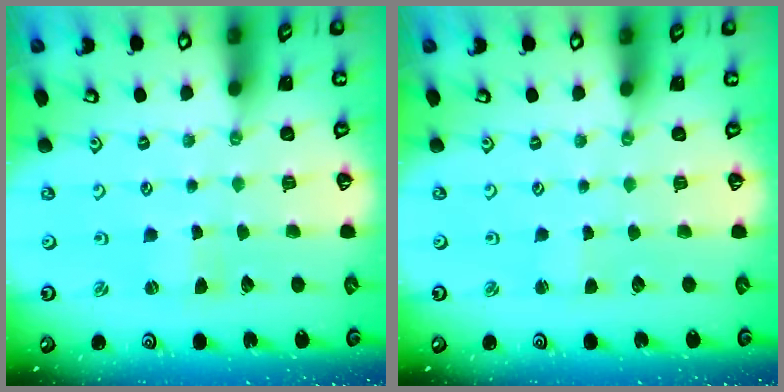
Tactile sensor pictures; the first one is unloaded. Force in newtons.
{"total": 1.0, "press": 1.0, "slide": 0.1}